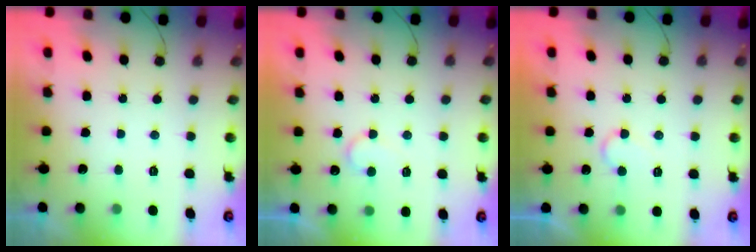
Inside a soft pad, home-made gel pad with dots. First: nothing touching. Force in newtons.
{"total": 5.8, "press": 5.8, "slide": 0.5}
{"total": 7.3, "press": 7.3, "slide": 0.6}